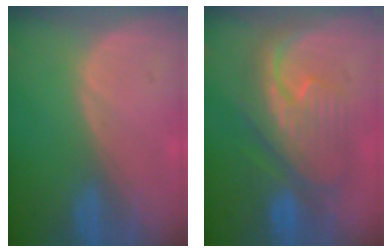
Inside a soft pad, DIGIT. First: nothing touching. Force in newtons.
{"total": 9.7, "press": 9.7, "slide": 0.8}